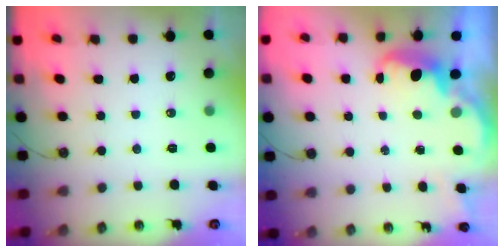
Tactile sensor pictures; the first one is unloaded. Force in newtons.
{"total": 2.7, "press": 2.6, "slide": 0.6}